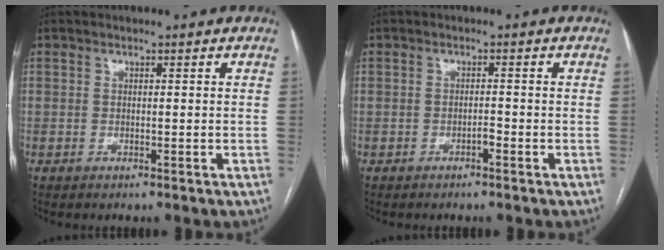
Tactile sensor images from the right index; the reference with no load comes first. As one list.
[{"total": 0.9, "force": [-0.7, 0.1, 0.6], "torque": [-0.010, 0.002, -0.011]}]